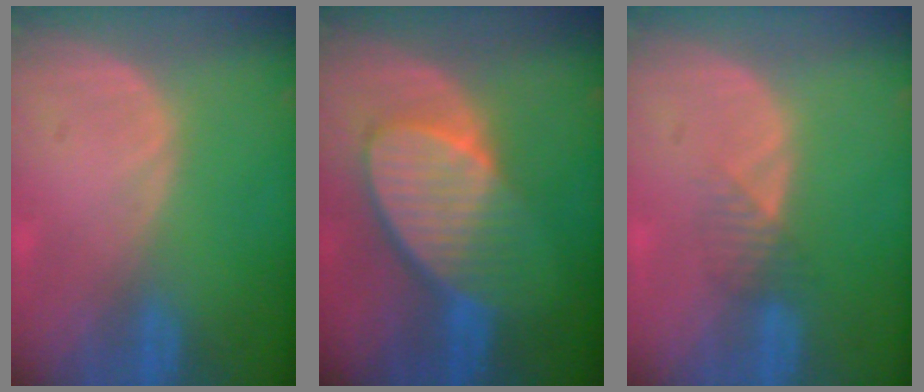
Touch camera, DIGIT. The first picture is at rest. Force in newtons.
{"total": 8.9, "press": 8.0, "slide": 3.9}
{"total": 2.3, "press": 2.1, "slide": 1.0}